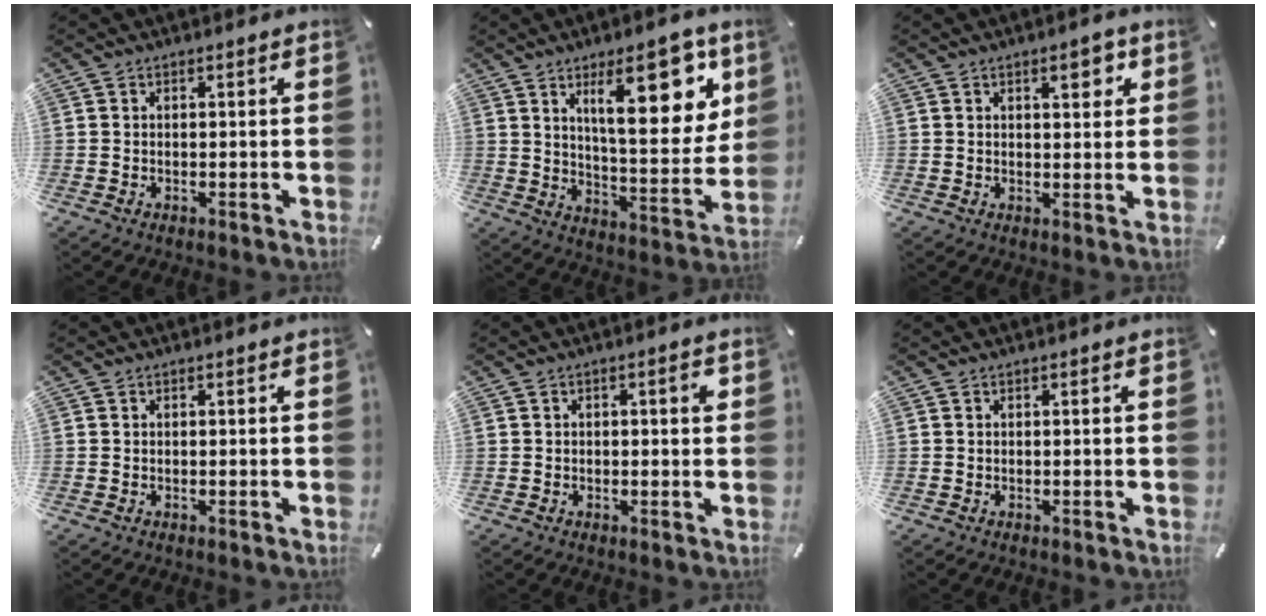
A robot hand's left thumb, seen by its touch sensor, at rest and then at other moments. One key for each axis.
{"total": 19.0, "fx": 9.1, "fy": 7.2, "fz": 15.0, "tx": -0.203, "ty": -0.039, "tz": 0.136}
{"total": 4.6, "fx": 2.3, "fy": 2.0, "fz": 3.4, "tx": -0.040, "ty": -0.006, "tz": 0.031}
{"total": 0.0}
{"total": 2.2, "fx": 0.3, "fy": 0.8, "fz": 2.0, "tx": -0.030, "ty": 0.003, "tz": 0.001}
{"total": 0.0}